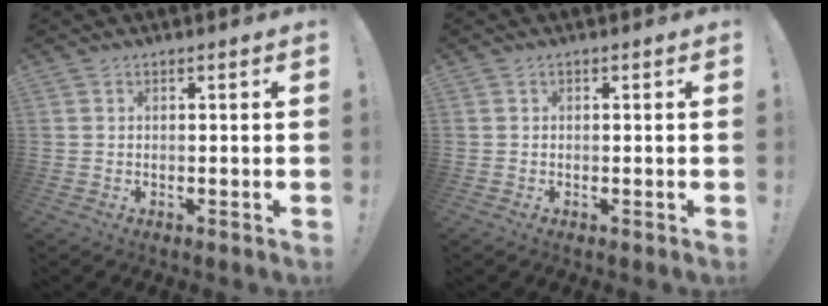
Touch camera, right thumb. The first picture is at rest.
{"total": 0.0}